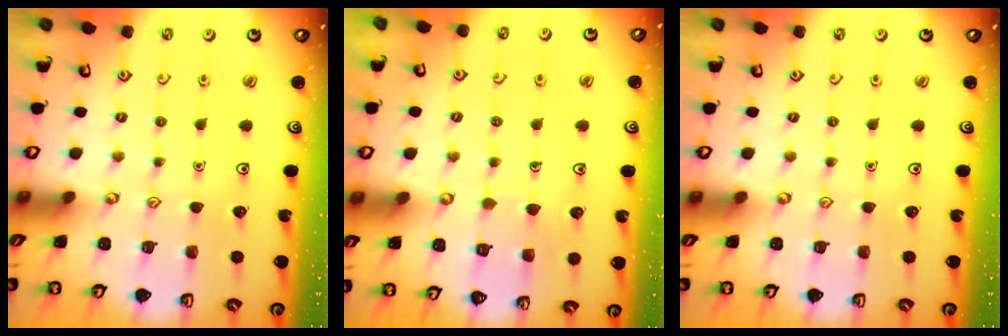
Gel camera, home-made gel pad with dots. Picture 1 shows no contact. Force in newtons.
{"total": 6.1, "press": 6.1, "slide": 0.4}
{"total": 0.0}